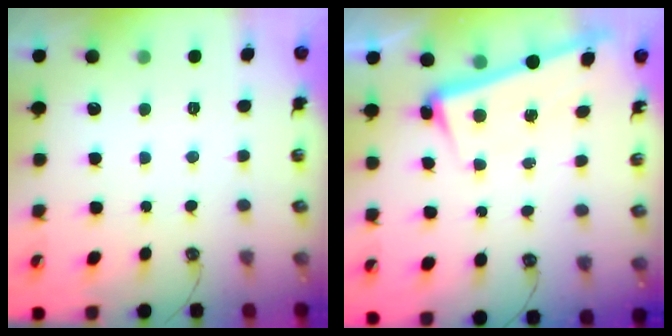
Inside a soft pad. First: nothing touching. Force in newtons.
{"total": 2.3, "press": 2.2, "slide": 0.7}